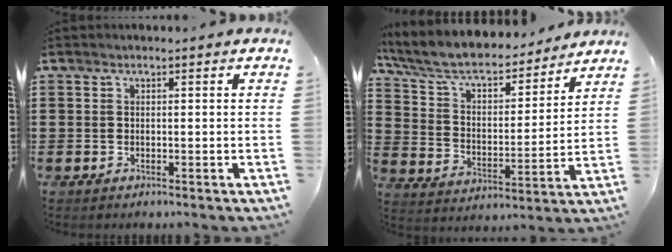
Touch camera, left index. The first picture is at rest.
{"total": 8.2, "force": [7.2, 1.8, 3.3], "torque": [-0.098, -0.048, 0.121]}